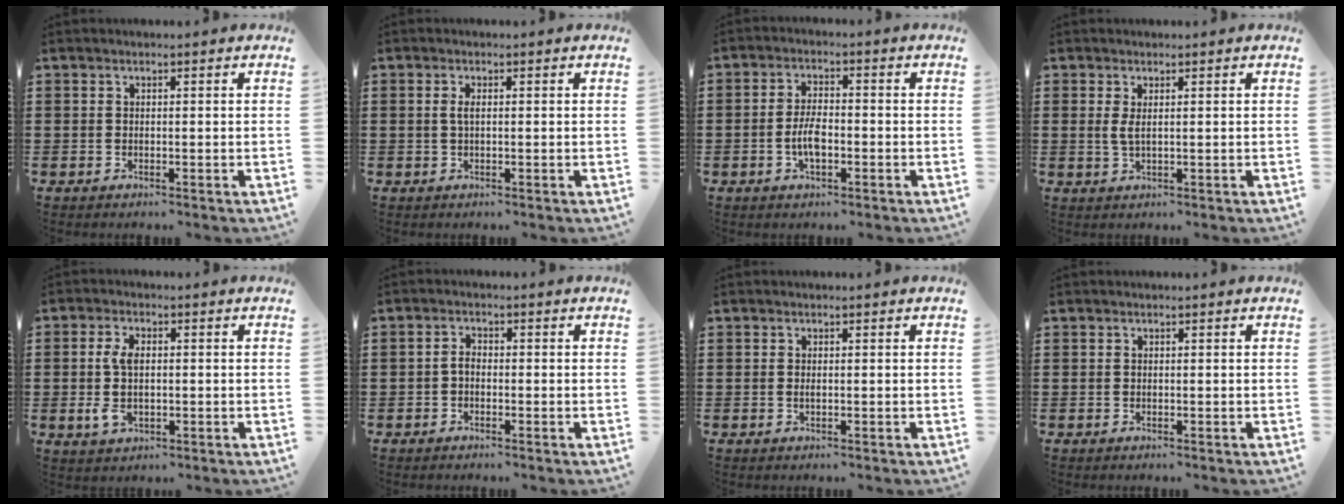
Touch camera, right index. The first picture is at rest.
{"total": 1.5, "force": [0.1, 0.5, 1.4], "torque": [-0.028, 0.003, 0.000]}
{"total": 4.6, "force": [-1.2, 1.9, 4.1], "torque": [-0.093, 0.000, -0.027]}
{"total": 1.9, "force": [0.3, 0.3, 1.8], "torque": [-0.045, -0.004, 0.003]}
{"total": 5.1, "force": [-0.4, 2.8, 4.3], "torque": [-0.095, 0.002, -0.010]}
{"total": 1.7, "force": [-0.7, 0.9, 1.3], "torque": [-0.026, 0.001, -0.013]}
{"total": 0.6, "force": [0.0, 0.1, 0.6], "torque": [-0.012, -0.003, 0.000]}
{"total": 0.0}